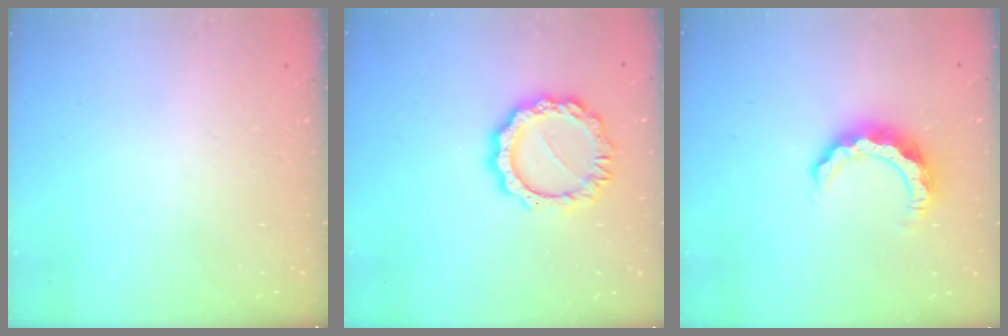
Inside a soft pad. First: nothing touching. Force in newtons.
{"total": 12.1, "press": 12.0, "slide": 1.1}
{"total": 8.2, "press": 8.2, "slide": 0.7}